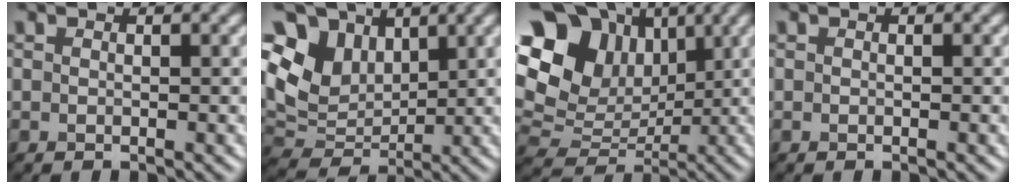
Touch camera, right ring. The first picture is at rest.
{"total": 7.3, "force": [4.3, 4.9, 3.2], "torque": [-0.082, 0.012, 0.086]}
{"total": 17.1, "force": [5.8, 14.2, 7.5], "torque": [-0.190, 0.051, 0.094]}
{"total": 0.0}